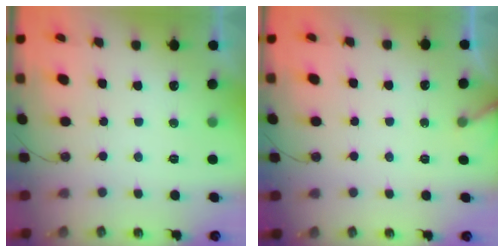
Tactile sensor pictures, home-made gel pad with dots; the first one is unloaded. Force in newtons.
{"total": 4.0, "press": 4.0, "slide": 0.3}